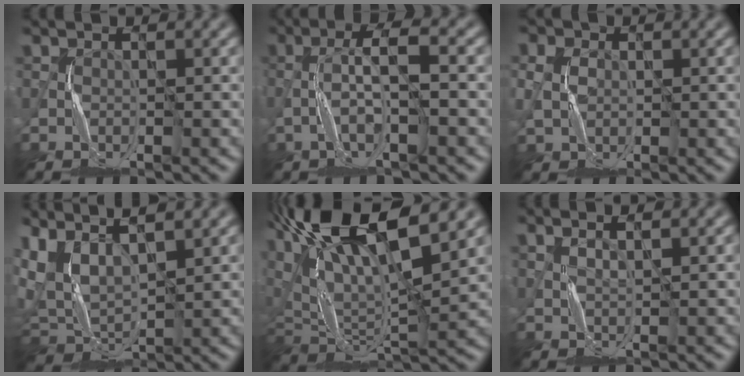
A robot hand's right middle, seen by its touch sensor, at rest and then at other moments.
{"total": 3.8, "force": [-0.7, 0.8, 3.7], "torque": [-0.074, 0.013, -0.021]}
{"total": 3.5, "force": [0.8, 3.0, 1.7], "torque": [-0.035, 0.007, 0.004]}
{"total": 6.0, "force": [3.8, 2.4, 3.9], "torque": [-0.100, 0.004, 0.072]}
{"total": 14.8, "force": [8.7, 5.2, 10.8], "torque": [-0.220, 0.026, 0.164]}
{"total": 1.8, "force": [1.6, 0.3, 0.9], "torque": [-0.009, -0.003, 0.015]}